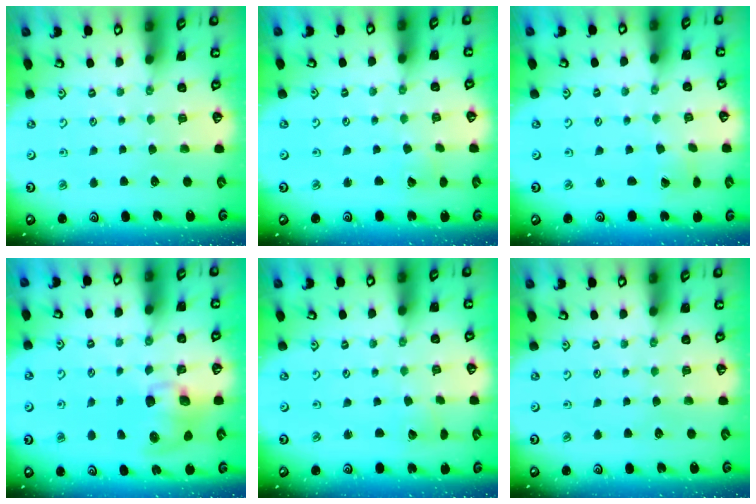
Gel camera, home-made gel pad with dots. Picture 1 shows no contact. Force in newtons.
{"total": 2.8, "press": 2.8, "slide": 0.3}
{"total": 1.7, "press": 1.7, "slide": 0.1}
{"total": 9.2, "press": 9.1, "slide": 1.4}
{"total": 2.1, "press": 2.1, "slide": 0.1}
{"total": 0.0}